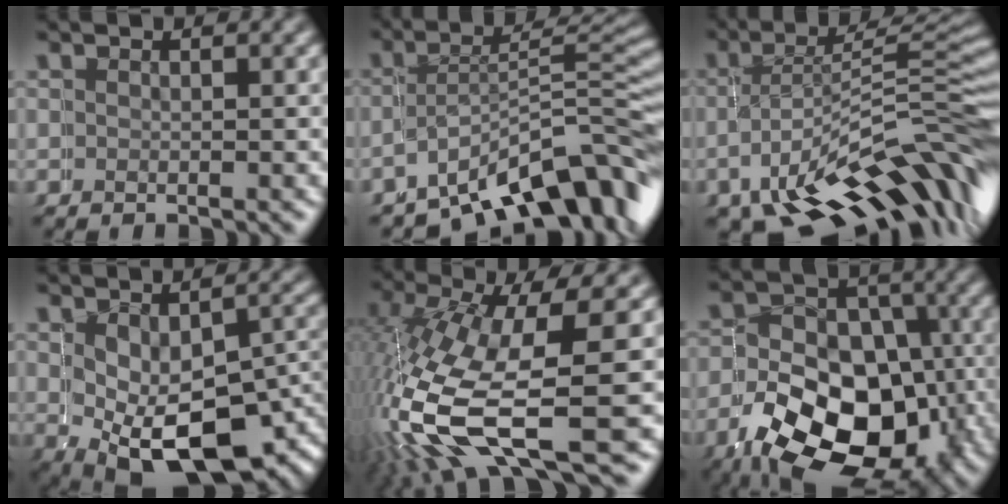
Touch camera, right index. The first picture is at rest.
{"total": 9.2, "force": [-5.6, 3.6, 6.3], "torque": [-0.062, -0.017, -0.078]}
{"total": 11.3, "force": [-5.4, 5.2, 8.5], "torque": [-0.115, -0.029, -0.064]}
{"total": 7.4, "force": [-1.7, 4.2, 5.9], "torque": [-0.102, -0.037, -0.012]}
{"total": 10.3, "force": [-3.2, 5.4, 8.2], "torque": [-0.198, -0.060, -0.017]}
{"total": 15.4, "force": [-5.7, 10.9, 9.2], "torque": [-0.135, -0.062, -0.067]}